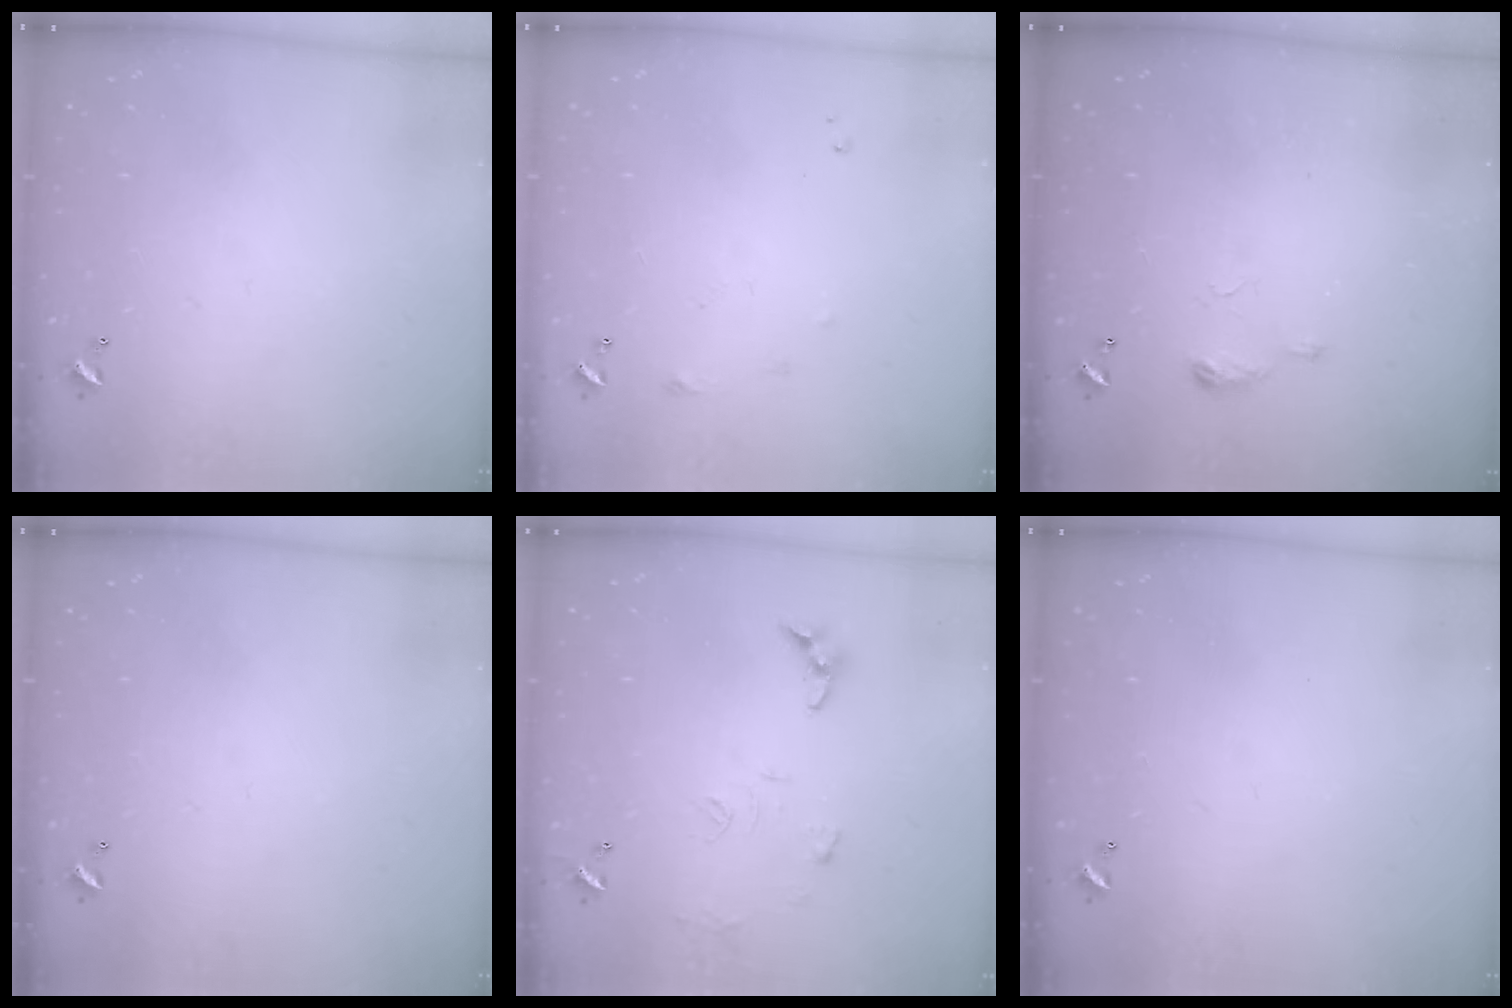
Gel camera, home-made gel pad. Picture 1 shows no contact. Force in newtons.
{"total": 5.9, "press": 5.9, "slide": 0.8}
{"total": 5.4, "press": 5.3, "slide": 0.8}
{"total": 0.0}
{"total": 9.3, "press": 9.3, "slide": 0.6}
{"total": 0.0}